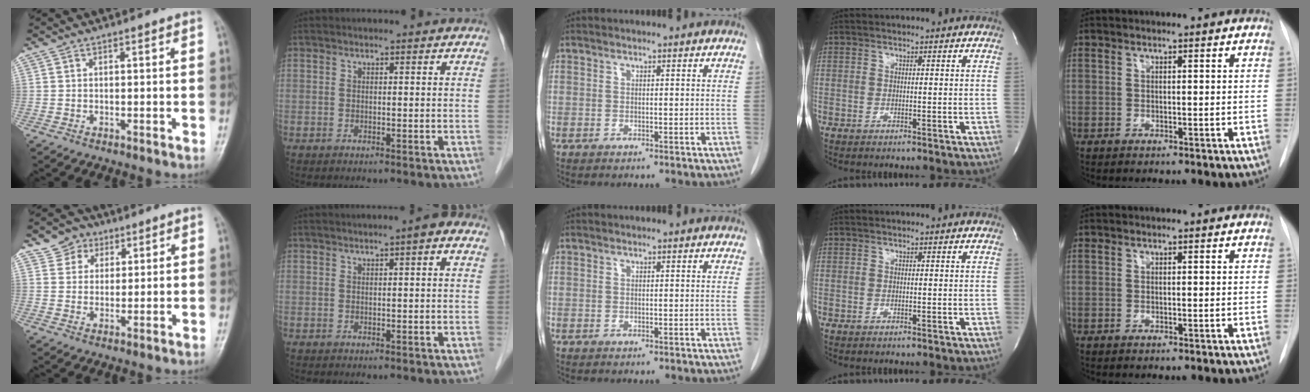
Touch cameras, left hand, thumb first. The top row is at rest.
{"thumb": {"total": 5.3, "force": [2.8, 4.4, 0.9], "torque": [0.013, -0.011, 0.045]}, "index": {"total": 1.8, "force": [0.6, 0.3, 1.6], "torque": [-0.023, 0.006, 0.006]}}